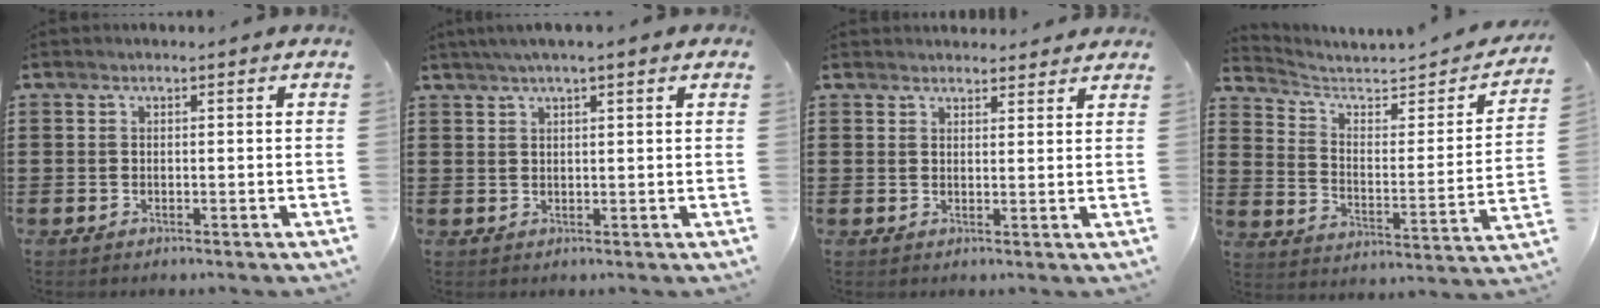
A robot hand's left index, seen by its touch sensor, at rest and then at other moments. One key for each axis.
{"total": 2.6, "fx": 1.8, "fy": 0.1, "fz": 1.8, "tx": -0.038, "ty": 0.005, "tz": 0.033}
{"total": 2.3, "fx": 2.3, "fy": 0.4, "fz": 0.0, "tx": -0.005, "ty": -0.003, "tz": 0.045}
{"total": 3.9, "fx": 3.3, "fy": 1.2, "fz": 1.7, "tx": -0.056, "ty": -0.027, "tz": 0.048}